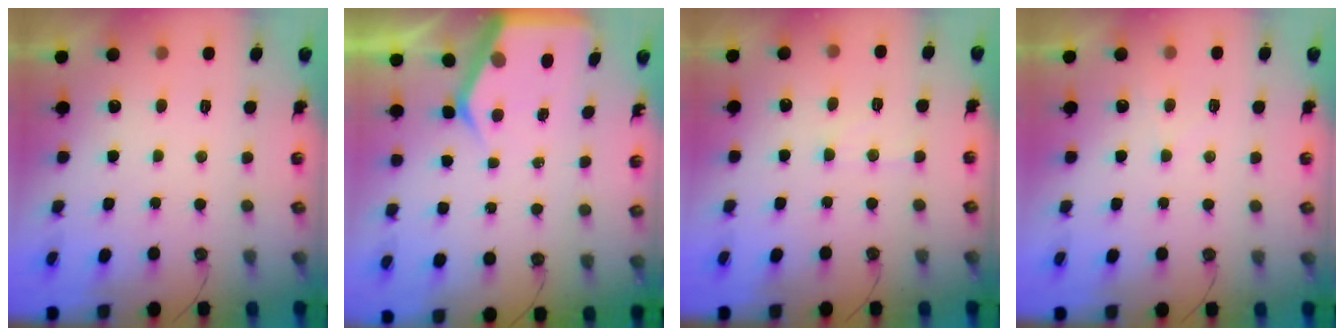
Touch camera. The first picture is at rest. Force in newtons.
{"total": 5.8, "press": 5.8, "slide": 0.3}
{"total": 7.0, "press": 6.9, "slide": 0.5}
{"total": 4.1, "press": 4.1, "slide": 0.5}